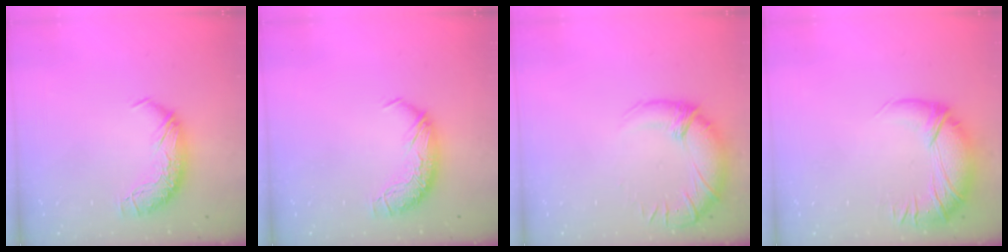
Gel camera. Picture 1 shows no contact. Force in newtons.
{"total": 0.0}
{"total": 2.8, "press": 0.1, "slide": 2.8}
{"total": 2.9, "press": 0.2, "slide": 2.9}